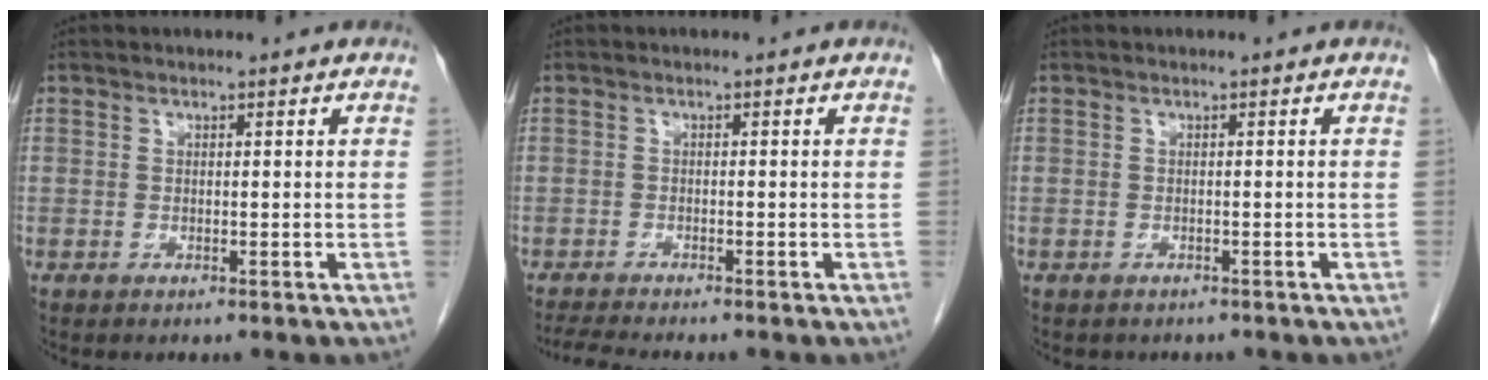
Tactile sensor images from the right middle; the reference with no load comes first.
{"total": 4.3, "force": [-3.9, -0.3, 1.8], "torque": [-0.031, -0.015, -0.065]}
{"total": 0.7, "force": [-0.6, 0.3, 0.1], "torque": [-0.010, 0.000, -0.010]}